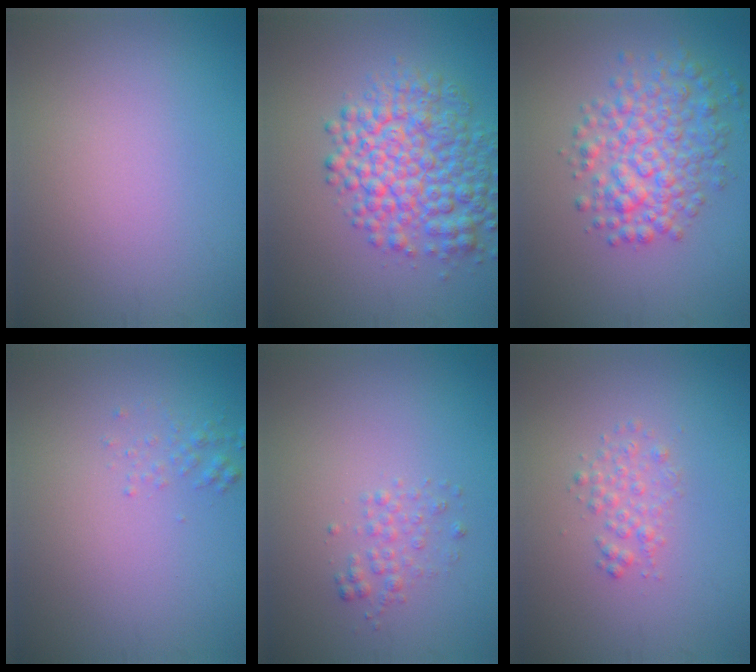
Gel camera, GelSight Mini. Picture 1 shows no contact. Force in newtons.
{"total": 7.3, "press": 7.3, "slide": 0.1}
{"total": 5.4, "press": 5.4, "slide": 0.1}
{"total": 1.0, "press": 1.0, "slide": 0.0}
{"total": 1.4, "press": 1.4, "slide": 0.0}
{"total": 1.5, "press": 1.5, "slide": 0.0}